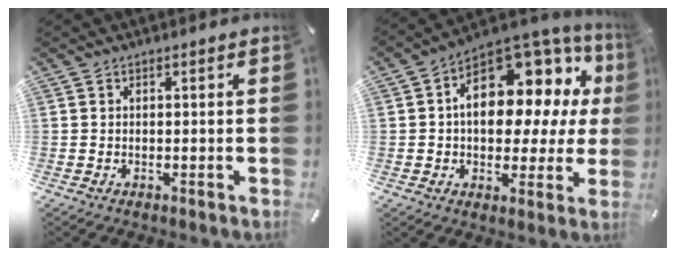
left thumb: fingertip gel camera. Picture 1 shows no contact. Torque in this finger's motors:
{"motor_torque": [1.81, 3.20, 1.65, -1.12, 0.59]}